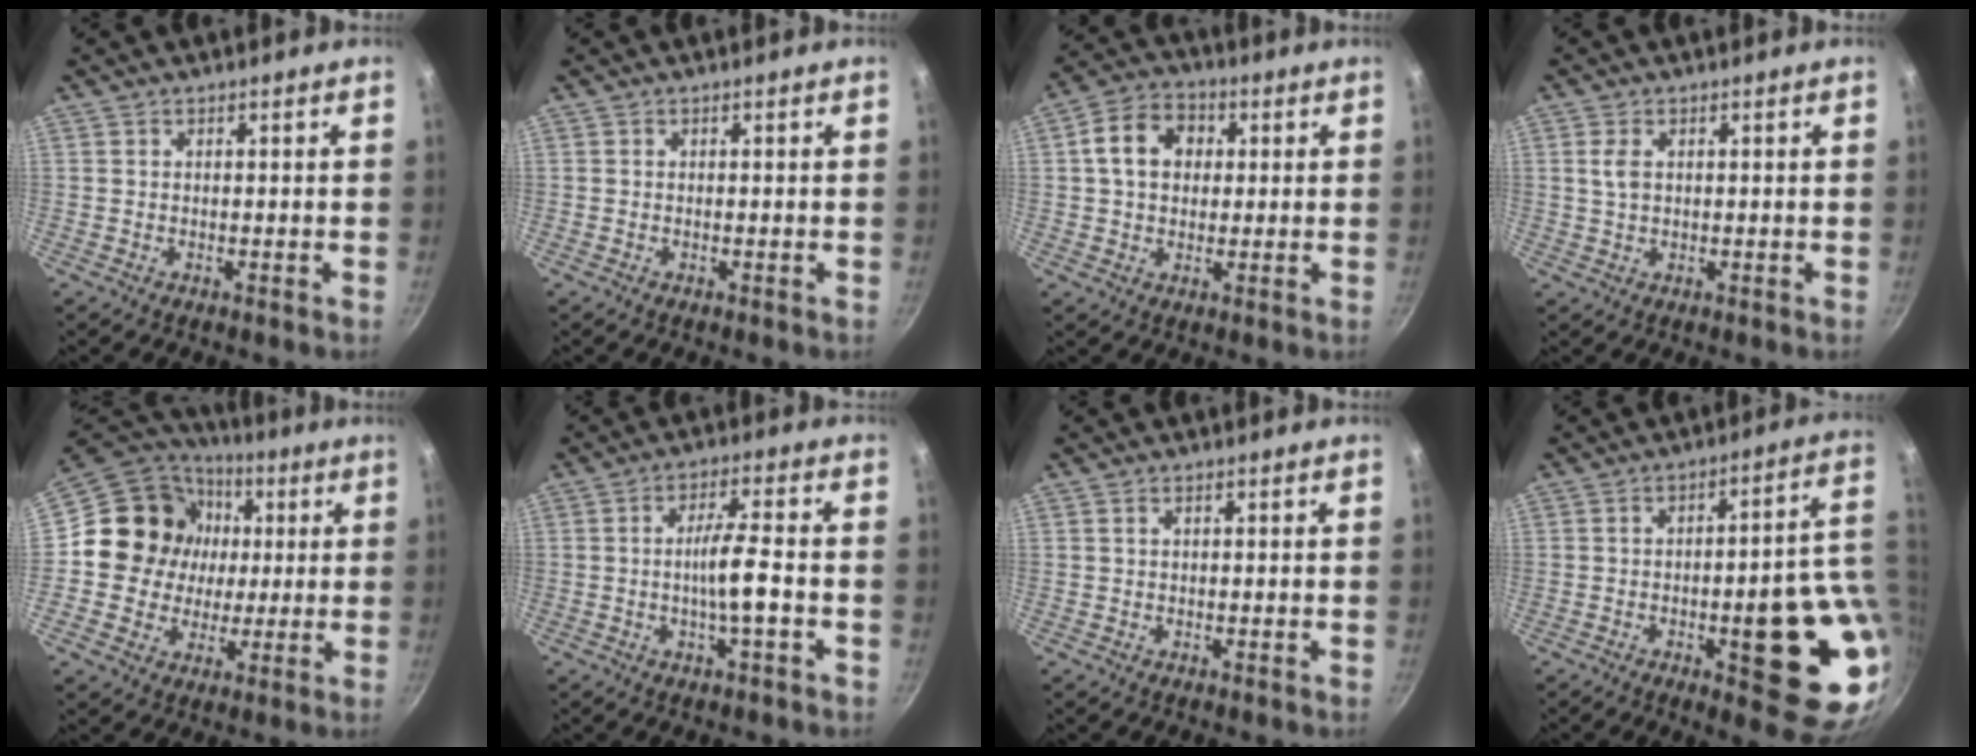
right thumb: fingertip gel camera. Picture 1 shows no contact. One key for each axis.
{"total": 0.0}
{"total": 9.8, "fx": 1.9, "fy": 7.6, "fz": 5.9, "tx": -0.077, "ty": 0.016, "tz": 0.019}
{"total": 2.8, "fx": 0.7, "fy": 1.7, "fz": 2.2, "tx": -0.042, "ty": 0.000, "tz": 0.014}
{"total": 16.5, "fx": 2.0, "fy": 15.1, "fz": 6.4, "tx": -0.093, "ty": 0.015, "tz": 0.026}
{"total": 6.6, "fx": -1.7, "fy": 0.7, "fz": 6.4, "tx": -0.114, "ty": 0.015, "tz": -0.031}
{"total": 0.7, "fx": 0.3, "fy": 0.3, "fz": 0.5, "tx": -0.008, "ty": 0.003, "tz": 0.004}
{"total": 19.6, "fx": -2.0, "fy": 6.2, "fz": 18.5, "tx": -0.190, "ty": 0.000, "tz": -0.022}